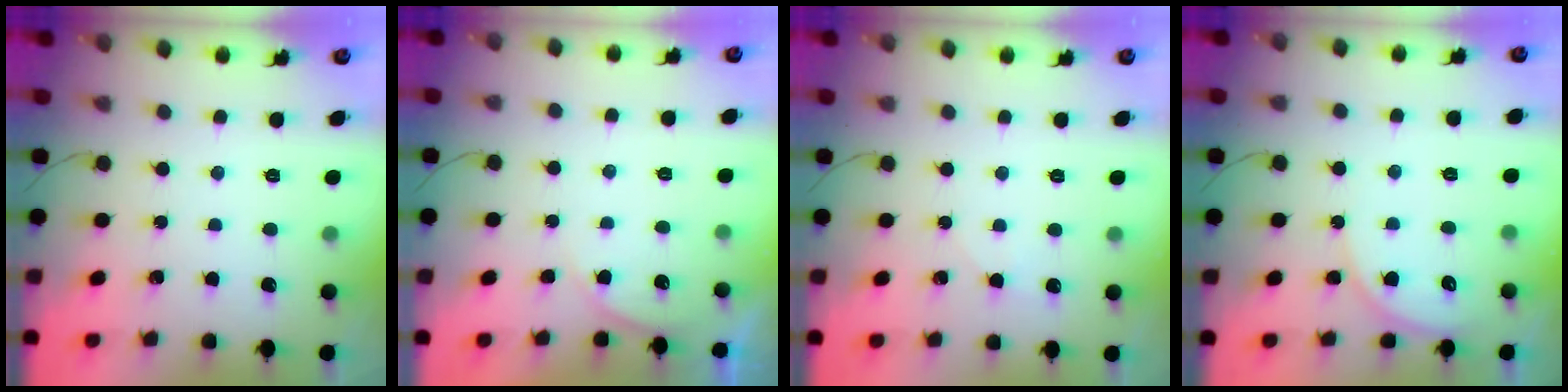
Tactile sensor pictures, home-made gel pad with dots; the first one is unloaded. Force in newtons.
{"total": 3.9, "press": 3.8, "slide": 0.5}
{"total": 3.0, "press": 2.6, "slide": 1.5}
{"total": 5.9, "press": 5.9, "slide": 0.7}